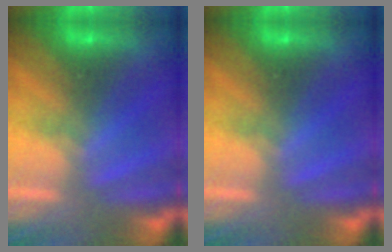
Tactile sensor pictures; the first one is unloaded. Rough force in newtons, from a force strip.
{"total": 0.0}